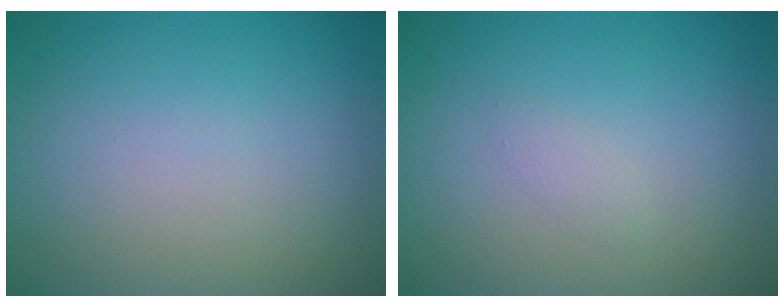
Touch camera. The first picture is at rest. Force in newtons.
{"total": 0.7, "press": 0.7, "slide": 0.0}